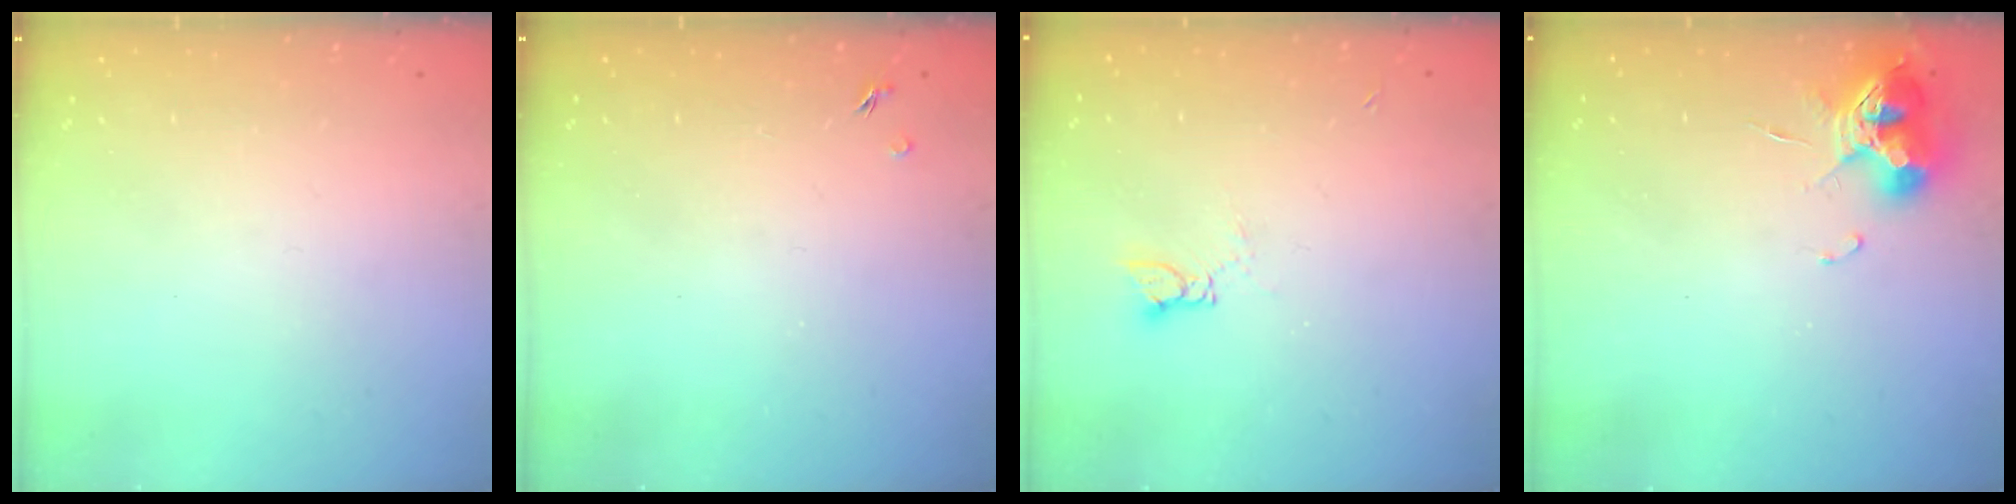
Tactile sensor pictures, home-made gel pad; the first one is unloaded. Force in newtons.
{"total": 1.3, "press": 1.3, "slide": 0.3}
{"total": 3.6, "press": 3.5, "slide": 0.2}
{"total": 10.1, "press": 10.0, "slide": 0.5}